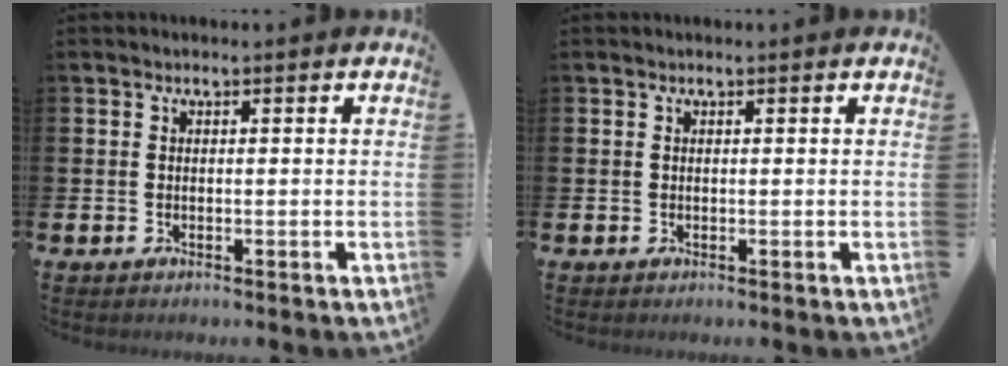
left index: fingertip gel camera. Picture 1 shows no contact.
{"total": 0.0}